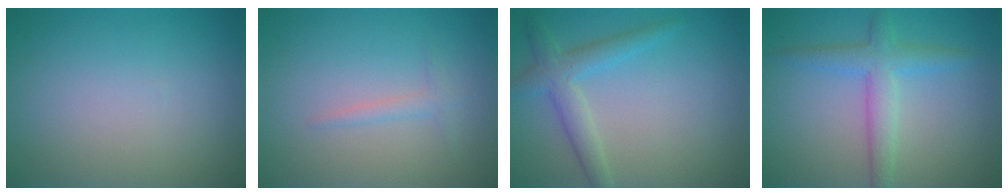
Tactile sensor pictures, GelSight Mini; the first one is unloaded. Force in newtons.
{"total": 1.1, "press": 1.1, "slide": 0.0}
{"total": 3.1, "press": 3.1, "slide": 0.1}
{"total": 3.5, "press": 3.5, "slide": 0.1}